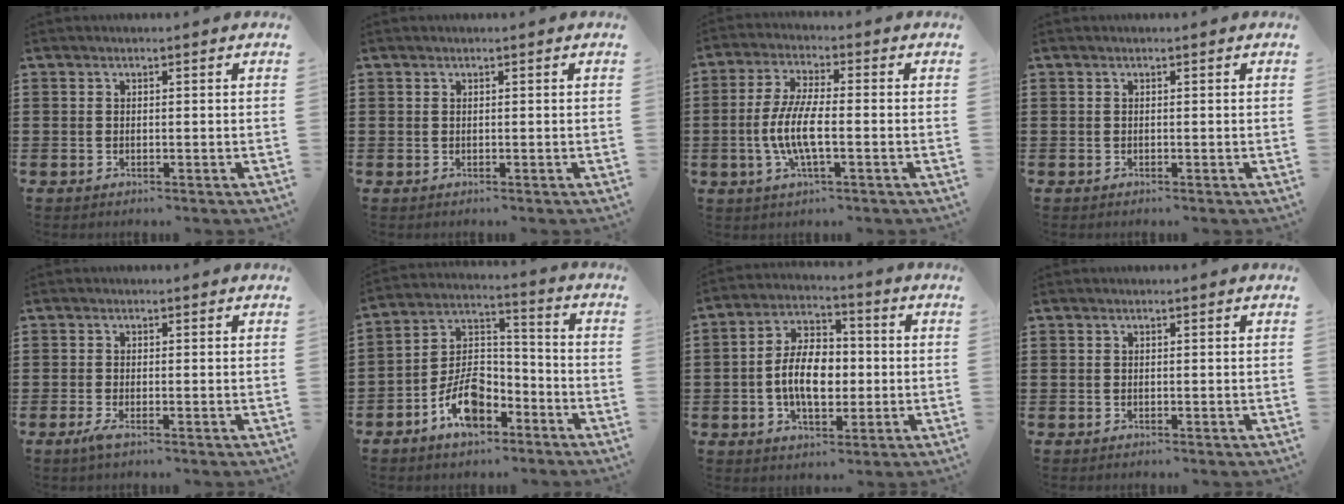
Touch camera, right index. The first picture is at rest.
{"total": 0.0}
{"total": 7.4, "force": [-1.9, 2.0, 6.8], "torque": [-0.151, -0.010, -0.042]}
{"total": 0.0}
{"total": 1.3, "force": [-0.6, 0.0, 1.2], "torque": [-0.026, -0.008, -0.011]}
{"total": 9.2, "force": [-5.5, 5.0, 5.4], "torque": [-0.113, 0.014, -0.103]}
{"total": 8.6, "force": [-0.8, 5.2, 6.9], "torque": [-0.148, 0.005, -0.023]}
{"total": 0.0}